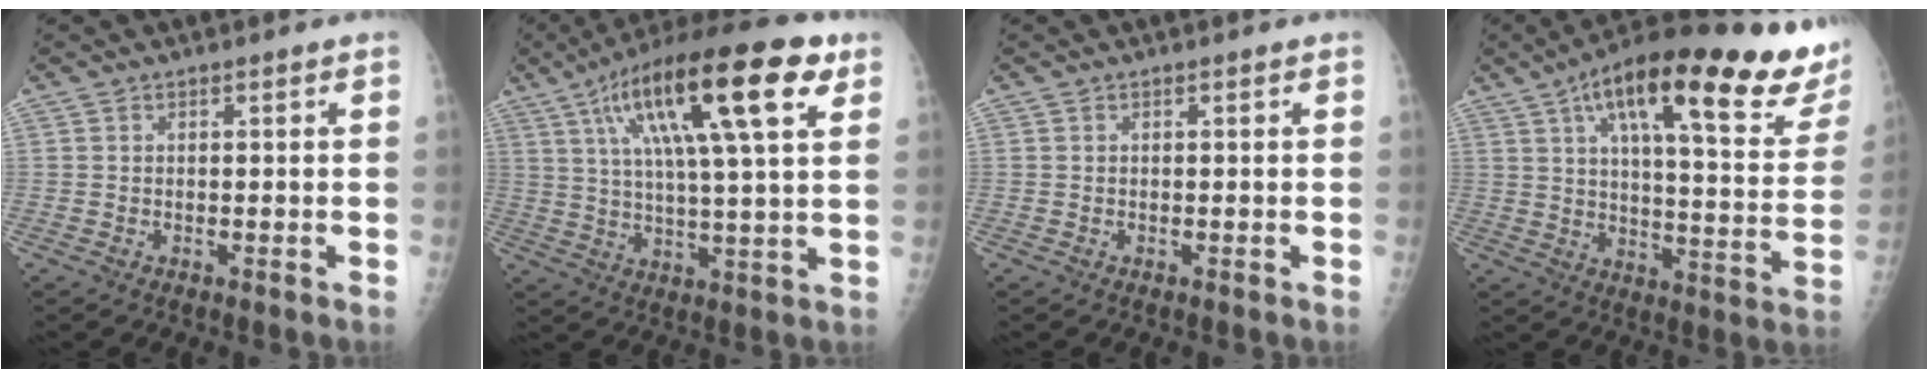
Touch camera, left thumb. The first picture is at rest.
{"total": 22.6, "force": [9.6, 5.8, 19.6], "torque": [-0.317, 0.009, 0.151]}
{"total": 0.0}
{"total": 29.2, "force": [17.7, 7.1, 22.2], "torque": [-0.296, -0.034, 0.246]}